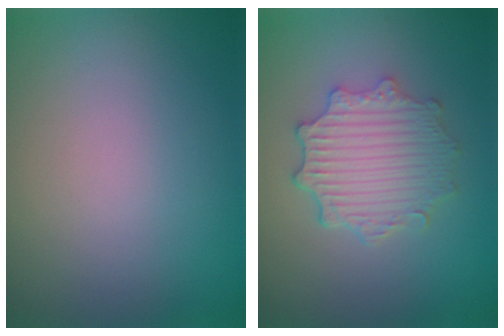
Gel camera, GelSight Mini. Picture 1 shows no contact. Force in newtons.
{"total": 4.7, "press": 3.7, "slide": 2.8}